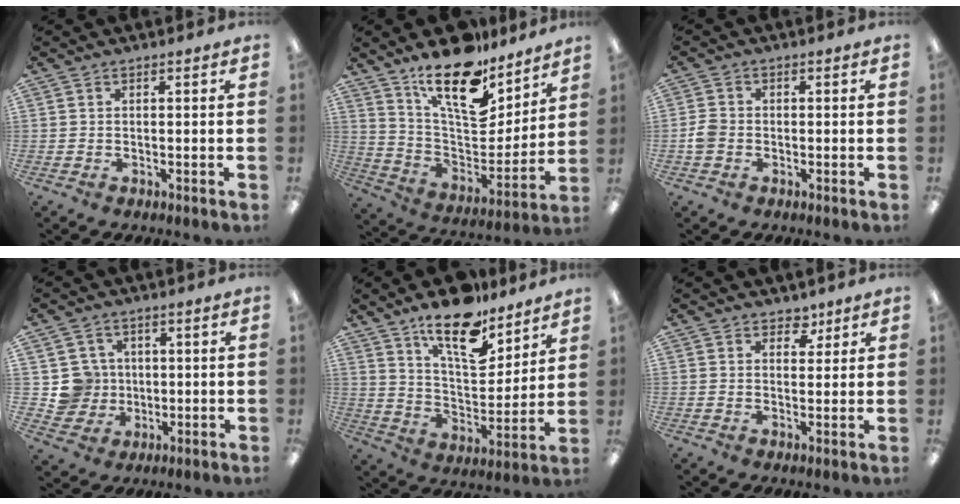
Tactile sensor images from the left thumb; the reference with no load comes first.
{"total": 19.9, "force": [14.8, 7.7, 10.8], "torque": [-0.177, -0.111, 0.258]}
{"total": 3.4, "force": [-0.8, 2.8, 1.7], "torque": [-0.027, 0.009, -0.013]}
{"total": 7.8, "force": [1.2, 7.7, 0.6], "torque": [-0.024, 0.004, 0.032]}
{"total": 16.7, "force": [12.2, 6.6, 9.2], "torque": [-0.148, -0.072, 0.209]}
{"total": 4.0, "force": [2.9, 2.5, 1.1], "torque": [0.003, -0.016, 0.047]}